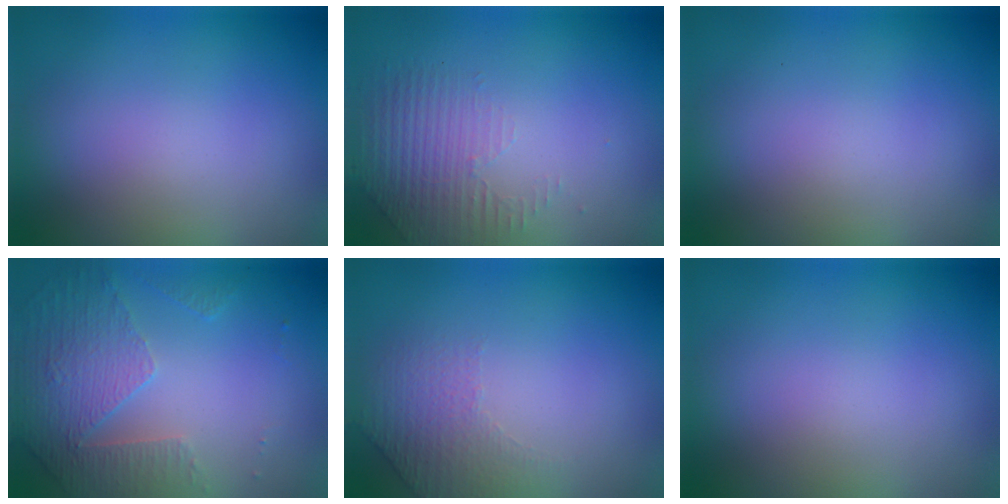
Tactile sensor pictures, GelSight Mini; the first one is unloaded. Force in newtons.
{"total": 1.5, "press": 0.9, "slide": 1.2}
{"total": 0.0}
{"total": 4.9, "press": 3.4, "slide": 3.4}
{"total": 1.5, "press": 1.0, "slide": 1.1}
{"total": 0.0}